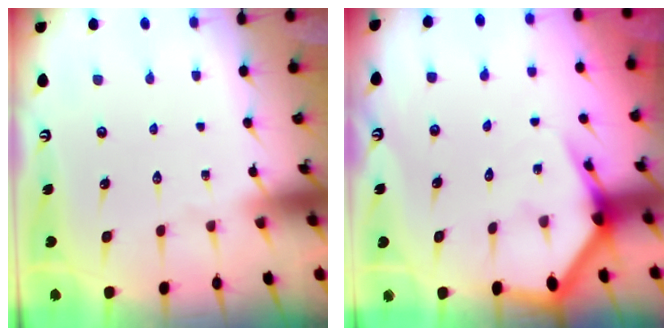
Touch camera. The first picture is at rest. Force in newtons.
{"total": 3.6, "press": 3.5, "slide": 0.5}